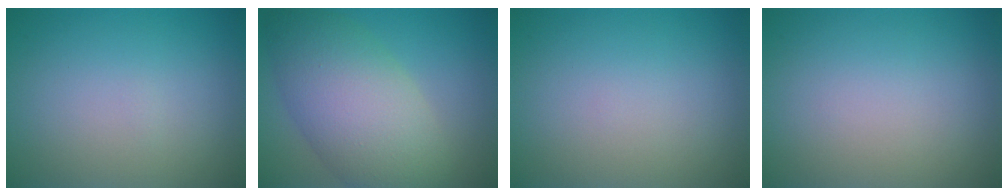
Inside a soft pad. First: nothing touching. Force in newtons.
{"total": 9.0, "press": 9.0, "slide": 0.3}
{"total": 0.0}
{"total": 0.0}